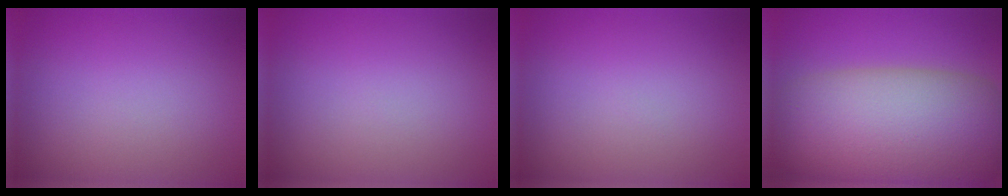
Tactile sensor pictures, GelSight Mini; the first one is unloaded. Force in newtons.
{"total": 0.5, "press": 0.5, "slide": 0.1}
{"total": 0.0}
{"total": 15.0, "press": 15.0, "slide": 0.6}